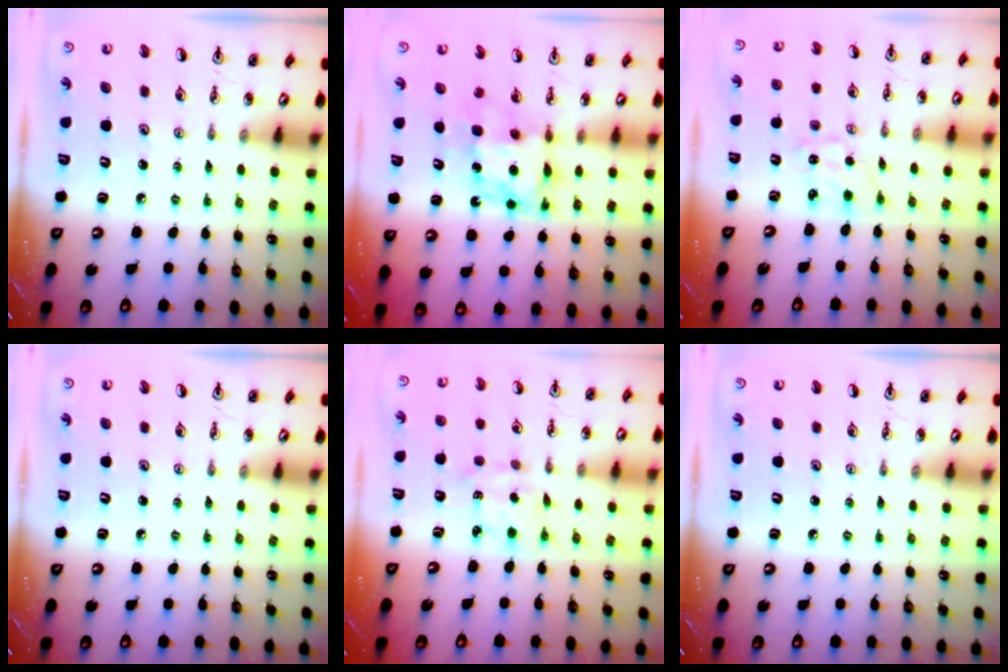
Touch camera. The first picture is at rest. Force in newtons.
{"total": 6.7, "press": 6.7, "slide": 0.4}
{"total": 0.7, "press": 0.6, "slide": 0.3}
{"total": 0.0}
{"total": 2.7, "press": 2.7, "slide": 0.0}
{"total": 0.0}